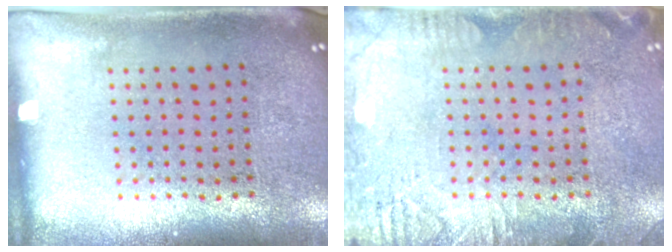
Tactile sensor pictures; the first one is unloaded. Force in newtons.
{"total": 2.8, "press": 2.7, "slide": 0.4}